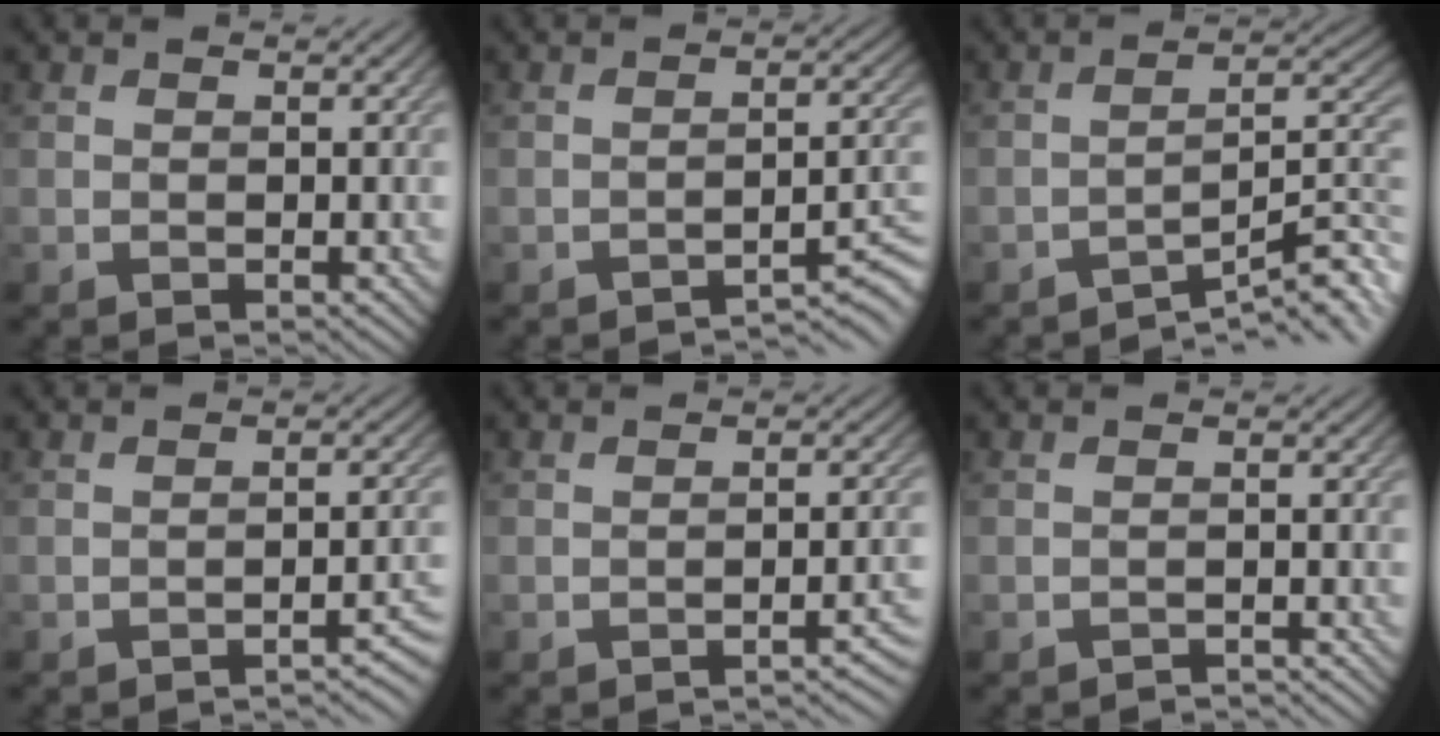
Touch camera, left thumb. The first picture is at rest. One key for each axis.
{"total": 4.2, "fx": -3.1, "fy": 0.5, "fz": 2.8, "tx": -0.037, "ty": 0.012, "tz": -0.048}
{"total": 7.8, "fx": -5.5, "fy": 1.4, "fz": 5.3, "tx": -0.071, "ty": 0.013, "tz": -0.090}
{"total": 3.3, "fx": -2.3, "fy": 0.5, "fz": 2.3, "tx": -0.027, "ty": 0.011, "tz": -0.038}
{"total": 3.1, "fx": -1.9, "fy": 0.5, "fz": 2.3, "tx": -0.025, "ty": 0.010, "tz": -0.034}
{"total": 1.2, "fx": -1.2, "fy": 0.0, "fz": 0.2, "tx": 0.000, "ty": 0.001, "tz": -0.025}